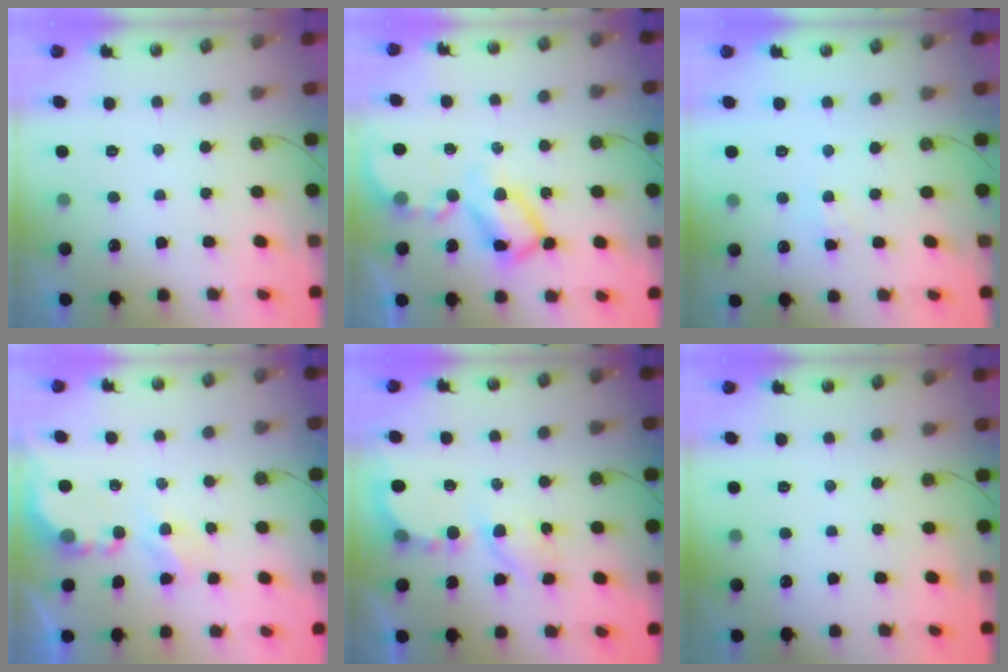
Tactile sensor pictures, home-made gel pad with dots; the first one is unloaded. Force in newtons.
{"total": 11.0, "press": 11.0, "slide": 1.1}
{"total": 2.1, "press": 2.1, "slide": 0.3}
{"total": 4.0, "press": 4.0, "slide": 0.3}
{"total": 6.2, "press": 6.2, "slide": 0.6}
{"total": 0.0}